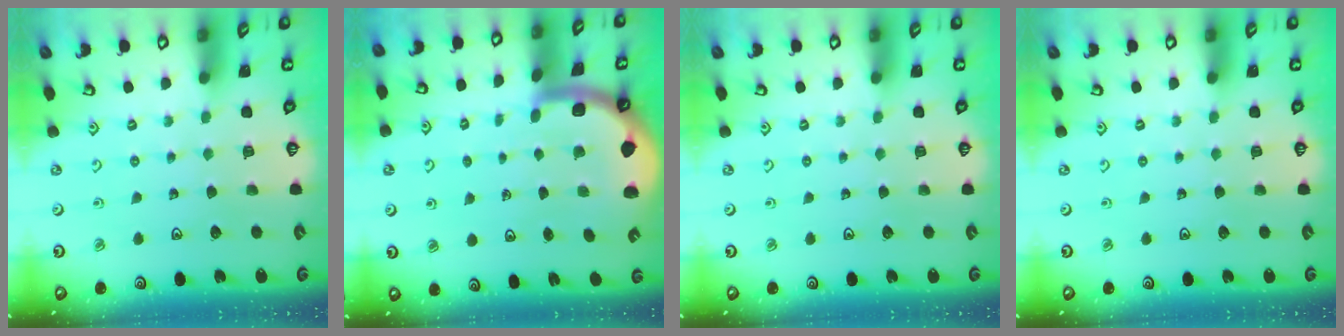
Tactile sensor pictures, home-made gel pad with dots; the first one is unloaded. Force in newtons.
{"total": 3.9, "press": 3.9, "slide": 0.4}
{"total": 0.0}
{"total": 0.0}